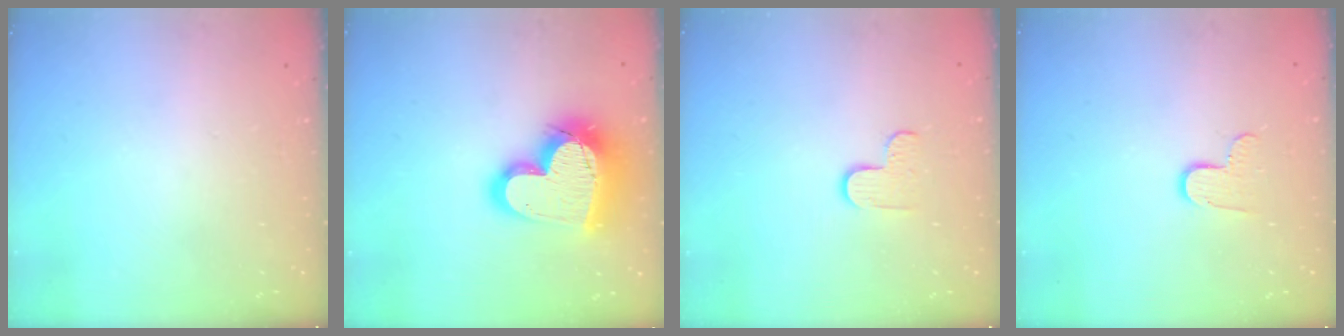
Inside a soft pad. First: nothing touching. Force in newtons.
{"total": 23.0, "press": 22.9, "slide": 1.8}
{"total": 3.7, "press": 3.7, "slide": 0.3}
{"total": 6.8, "press": 6.8, "slide": 0.1}